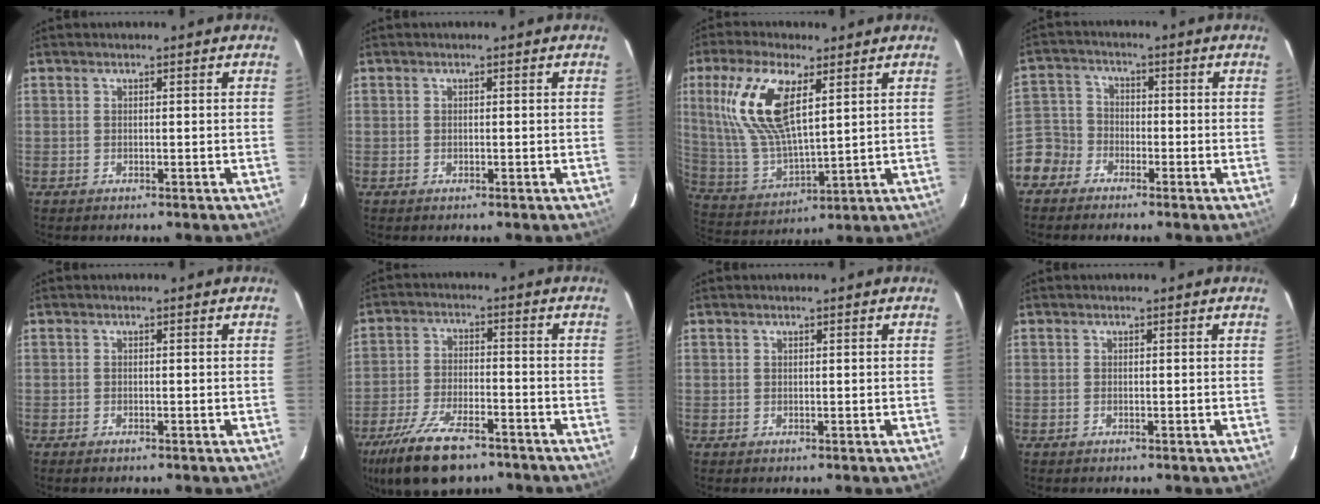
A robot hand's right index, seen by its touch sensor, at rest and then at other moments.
{"total": 0.0}
{"total": 16.5, "force": [6.5, 6.3, 13.8], "torque": [-0.282, 0.009, 0.140]}
{"total": 6.5, "force": [-4.1, 5.0, 0.7], "torque": [-0.021, 0.023, -0.091]}
{"total": 0.6, "force": [-0.5, 0.2, 0.2], "torque": [-0.003, -0.002, -0.011]}
{"total": 15.8, "force": [-11.3, 6.2, 9.1], "torque": [-0.201, -0.029, -0.196]}
{"total": 0.0}
{"total": 0.0}